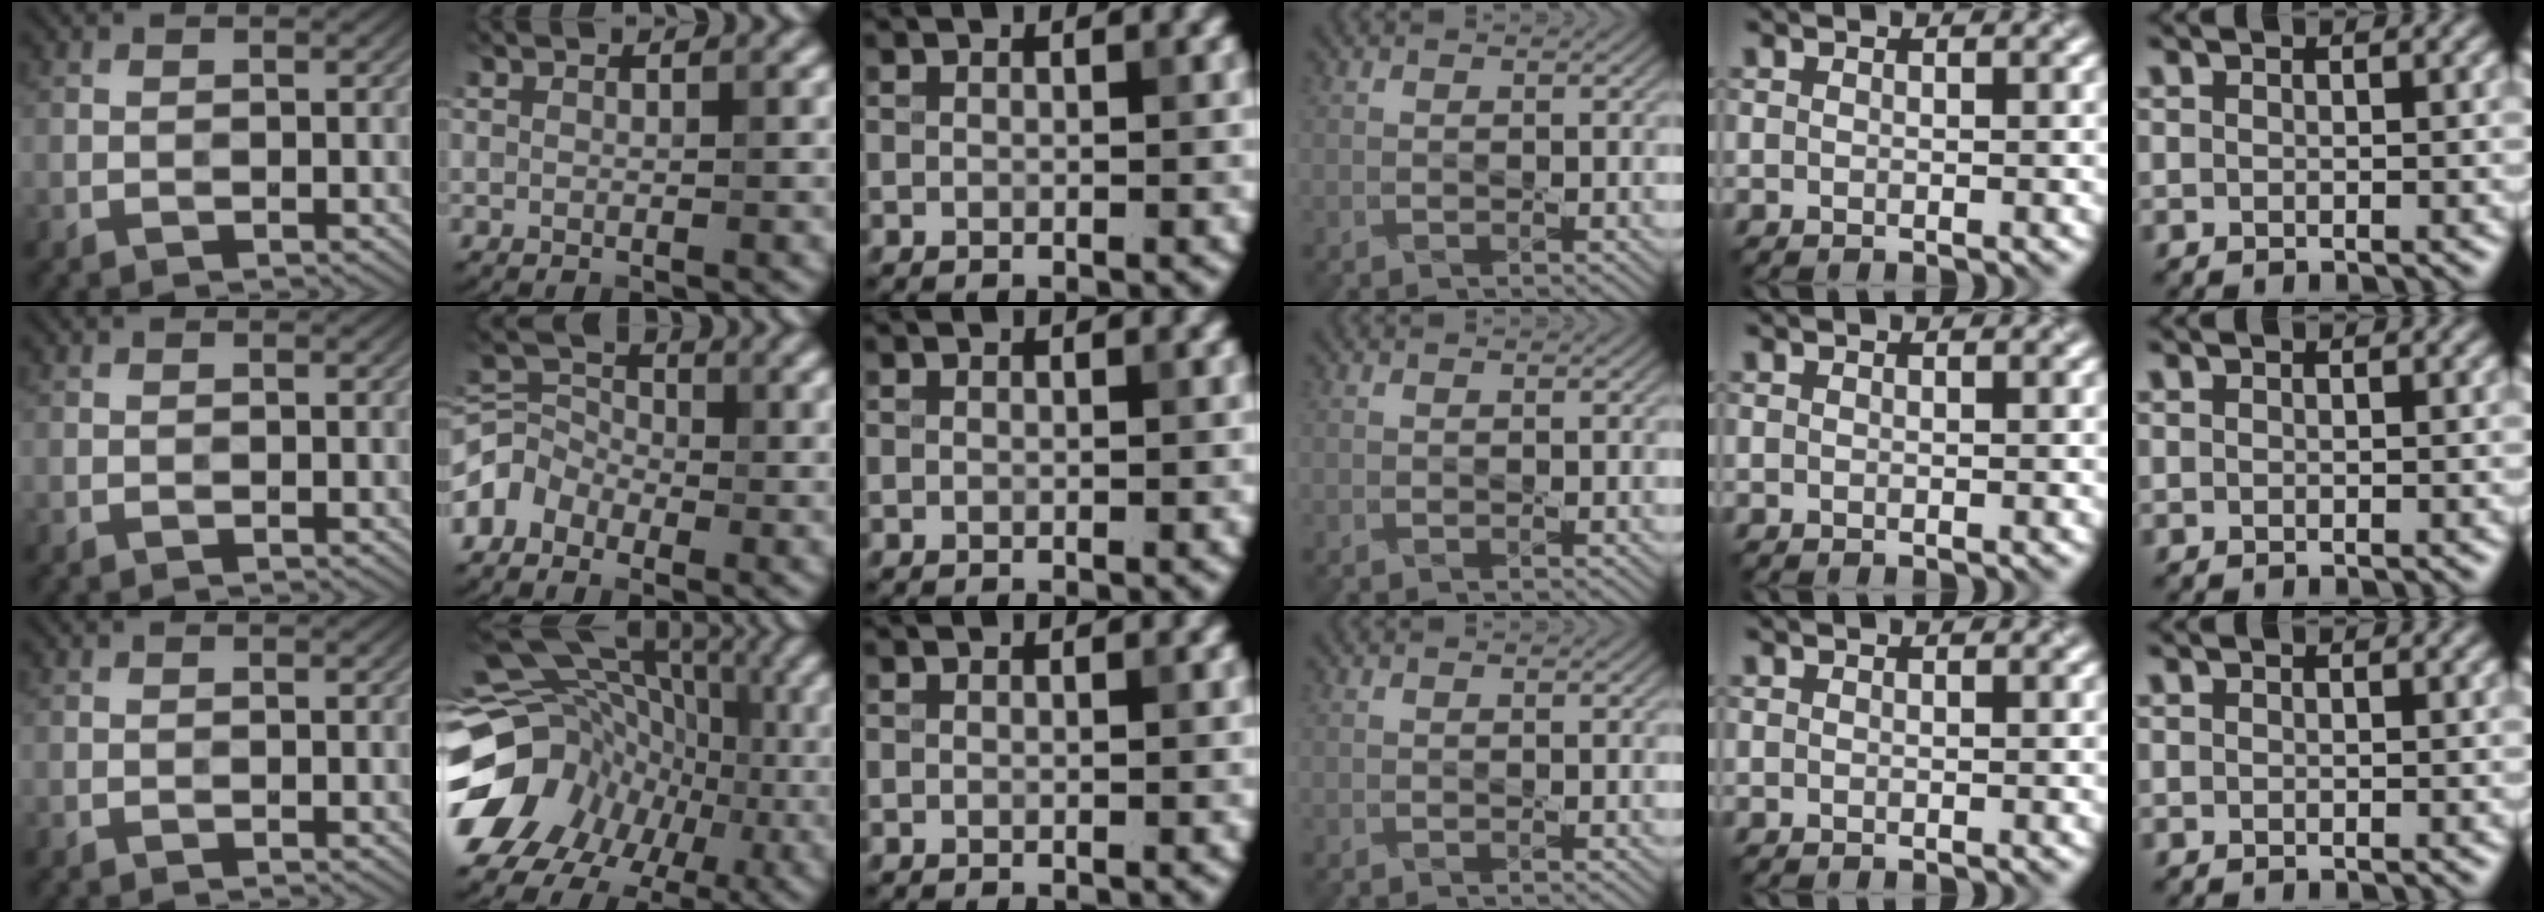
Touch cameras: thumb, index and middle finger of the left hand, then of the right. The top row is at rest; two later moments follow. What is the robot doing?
{"motion": "press", "object": "sticky note"}